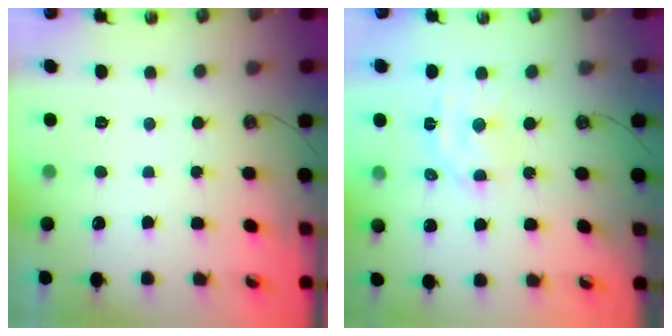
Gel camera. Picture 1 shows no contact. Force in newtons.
{"total": 8.4, "press": 8.3, "slide": 1.3}